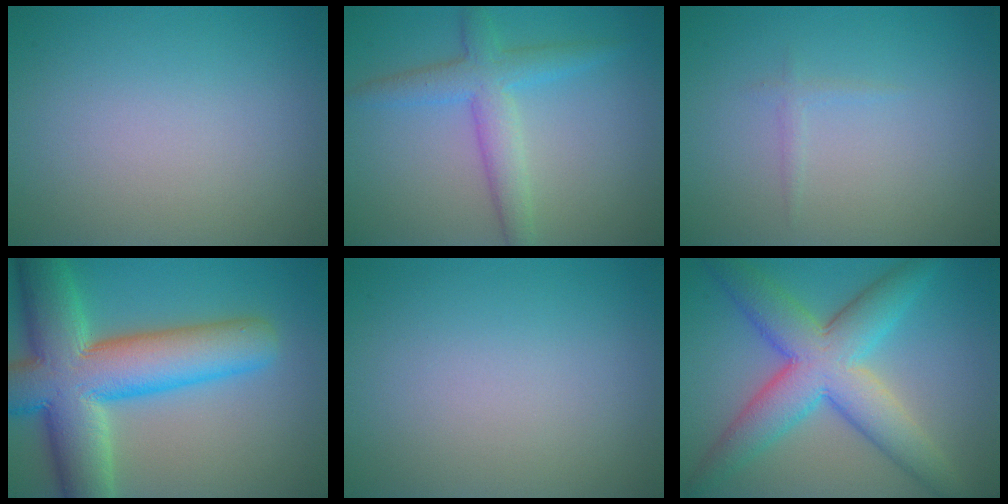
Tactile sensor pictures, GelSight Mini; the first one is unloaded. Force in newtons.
{"total": 4.0, "press": 4.0, "slide": 0.1}
{"total": 0.7, "press": 0.7, "slide": 0.1}
{"total": 12.9, "press": 12.9, "slide": 0.6}
{"total": 0.0}
{"total": 8.5, "press": 8.5, "slide": 0.3}